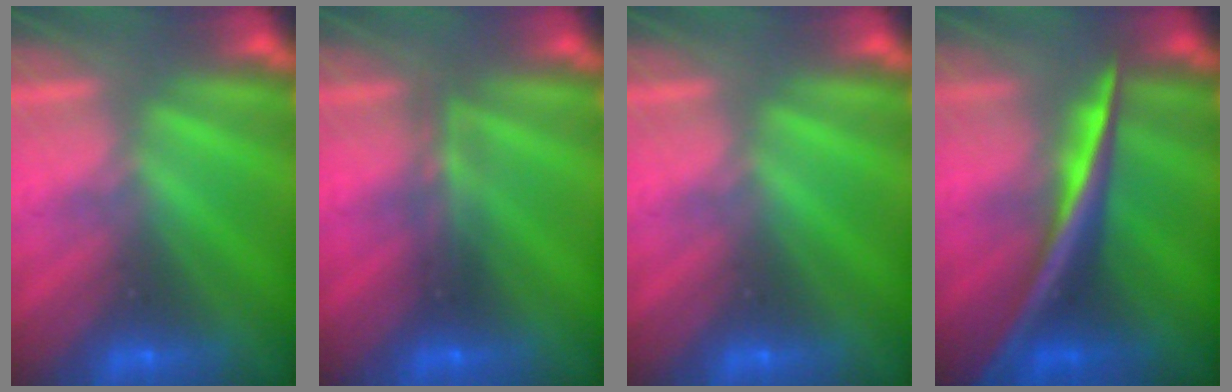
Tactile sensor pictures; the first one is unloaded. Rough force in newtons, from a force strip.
{"total": 2.3}
{"total": 0.0}
{"total": 2.6}